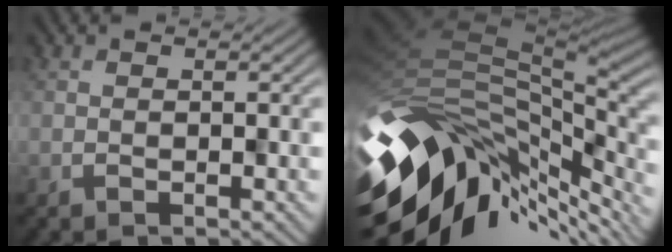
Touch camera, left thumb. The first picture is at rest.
{"total": 13.2, "force": [-4.2, 8.3, 9.3], "torque": [-0.182, -0.024, -0.074]}